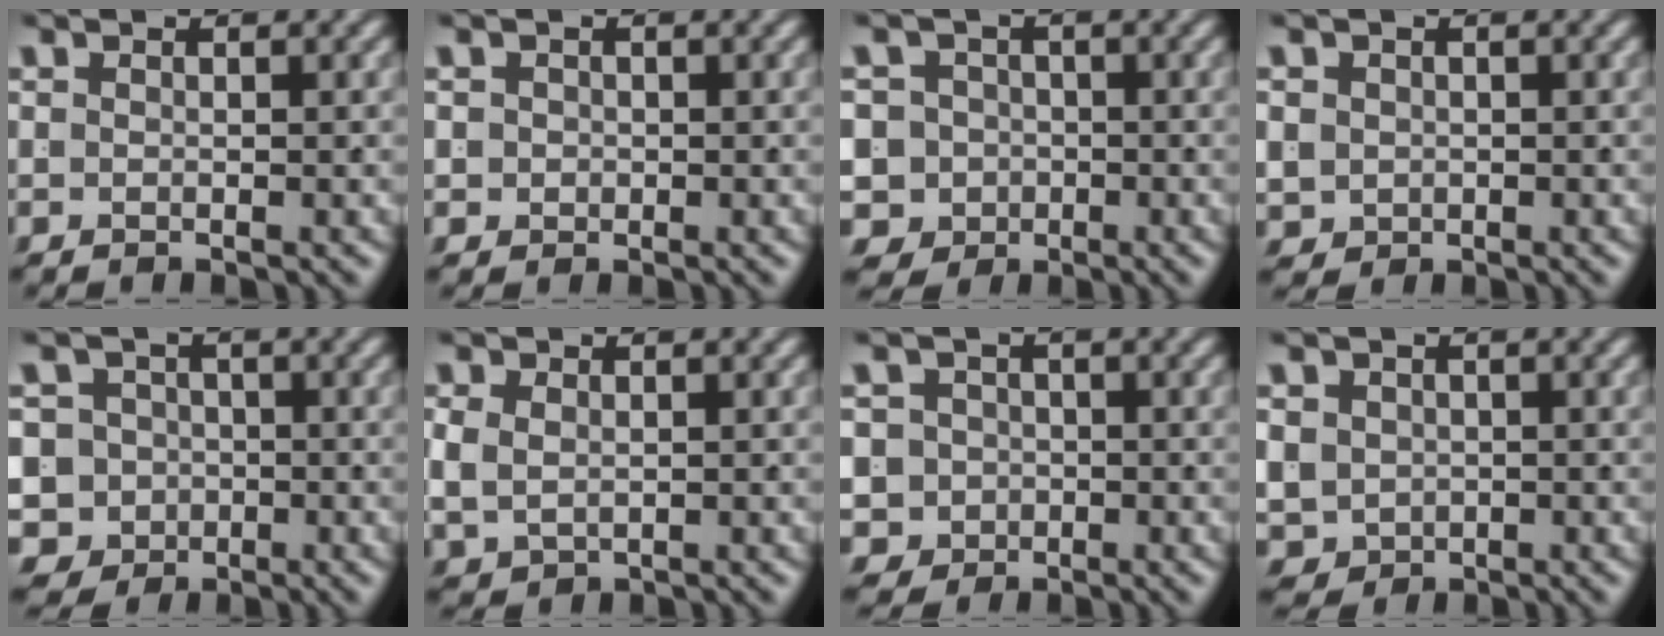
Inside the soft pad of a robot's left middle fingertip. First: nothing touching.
{"total": 1.9, "force": [-0.3, 1.8, 0.5], "torque": [-0.019, -0.011, 0.000]}
{"total": 10.8, "force": [-3.2, 9.7, 3.4], "torque": [-0.094, -0.053, -0.046]}
{"total": 3.6, "force": [-0.6, 3.3, 1.3], "torque": [-0.049, -0.029, 0.002]}
{"total": 12.1, "force": [-3.7, 10.9, 3.6], "torque": [-0.102, -0.059, -0.056]}
{"total": 2.4, "force": [0.0, 2.0, 1.5], "torque": [-0.040, -0.018, 0.019]}
{"total": 8.6, "force": [-2.4, 7.8, 2.8], "torque": [-0.077, -0.042, -0.033]}
{"total": 7.9, "force": [-2.1, 6.9, 3.1], "torque": [-0.086, -0.047, -0.018]}